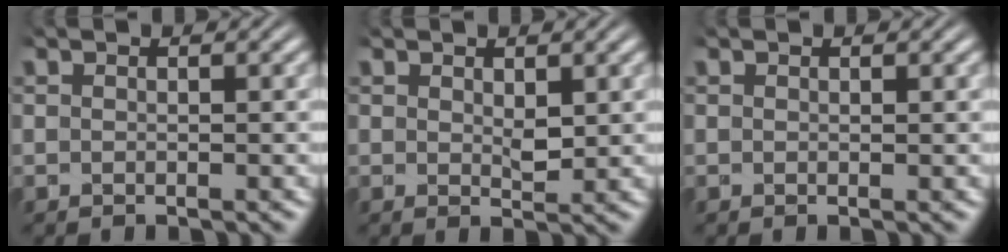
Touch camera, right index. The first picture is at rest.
{"total": 1.6, "force": [1.3, 0.3, 0.8], "torque": [-0.004, 0.000, 0.025]}
{"total": 0.6, "force": [0.6, 0.0, 0.0], "torque": [0.001, 0.006, 0.005]}